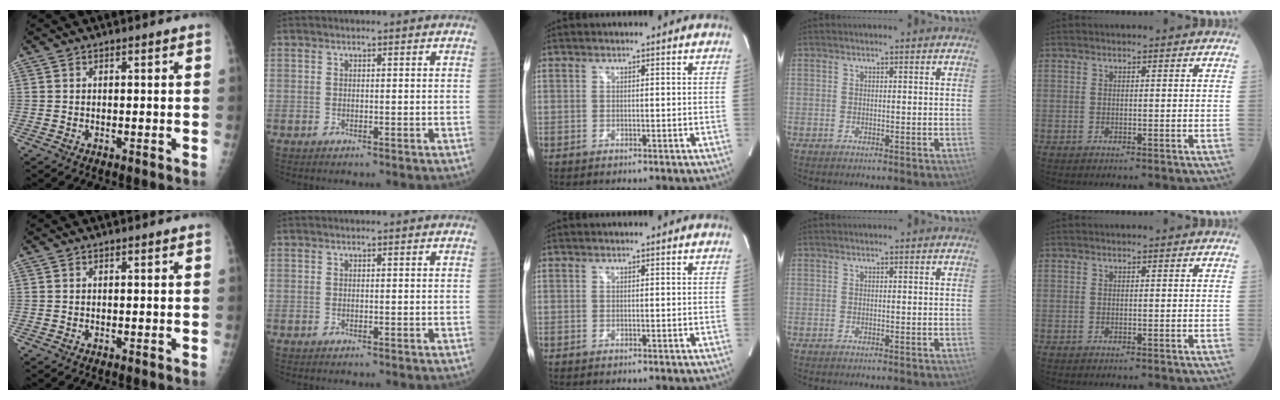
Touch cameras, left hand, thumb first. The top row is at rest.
{}